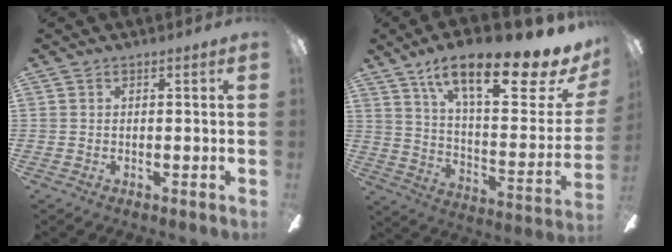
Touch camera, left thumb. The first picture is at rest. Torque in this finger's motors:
{"motor_torque": [0.47, 0.48, 1.50, -1.28, 0.46]}